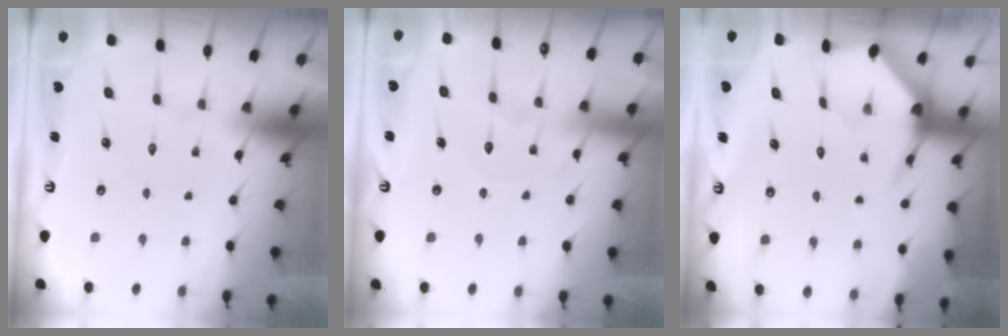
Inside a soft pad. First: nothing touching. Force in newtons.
{"total": 8.9, "press": 8.9, "slide": 0.8}
{"total": 3.6, "press": 3.6, "slide": 0.4}